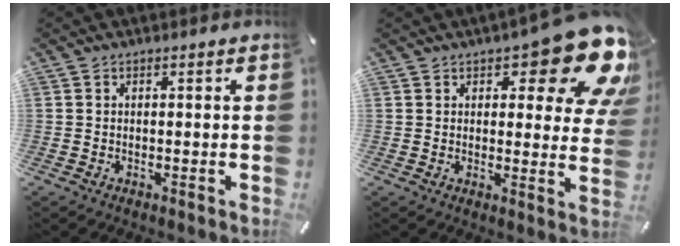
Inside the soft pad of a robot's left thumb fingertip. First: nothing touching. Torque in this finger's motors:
{"motor_torque": [2.53, 2.48, 1.69, -1.08, 0.10]}